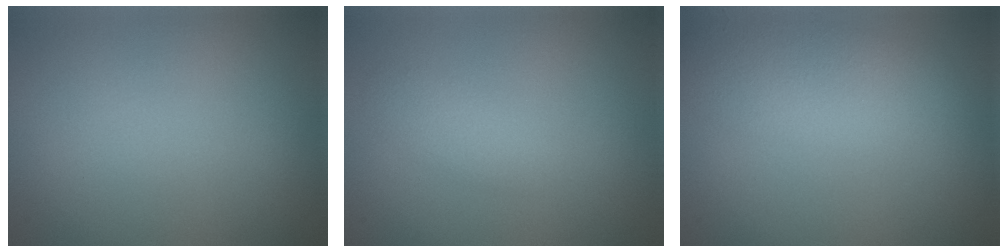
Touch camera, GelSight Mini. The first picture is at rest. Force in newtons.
{"total": 1.6, "press": 1.6, "slide": 0.1}
{"total": 5.0, "press": 5.0, "slide": 0.2}